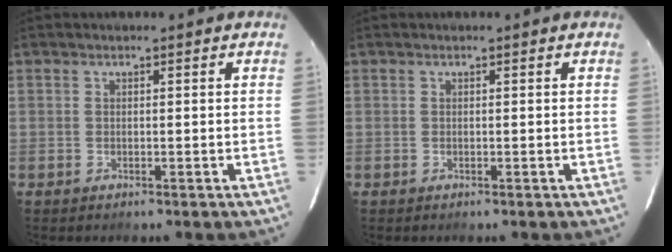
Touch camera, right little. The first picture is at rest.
{"total": 0.0}